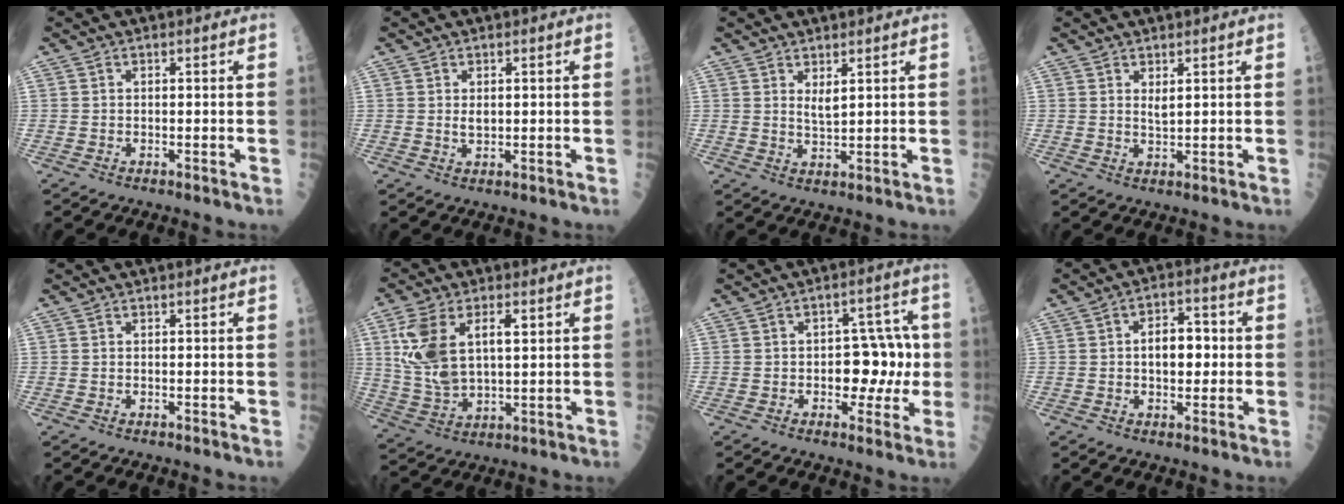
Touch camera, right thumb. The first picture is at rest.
{"total": 1.5, "force": [0.4, 0.9, 1.2], "torque": [-0.017, -0.004, 0.009]}
{"total": 2.4, "force": [1.4, 0.6, 1.9], "torque": [-0.033, -0.016, 0.028]}
{"total": 1.2, "force": [0.6, 0.4, 0.9], "torque": [-0.015, -0.007, 0.012]}
{"total": 0.0}
{"total": 13.9, "force": [3.9, 7.4, 11.1], "torque": [-0.228, -0.005, 0.085]}
{"total": 9.3, "force": [-0.8, 5.9, 7.2], "torque": [-0.044, 0.031, -0.010]}
{"total": 7.7, "force": [0.3, 4.6, 6.1], "torque": [-0.069, 0.015, 0.001]}